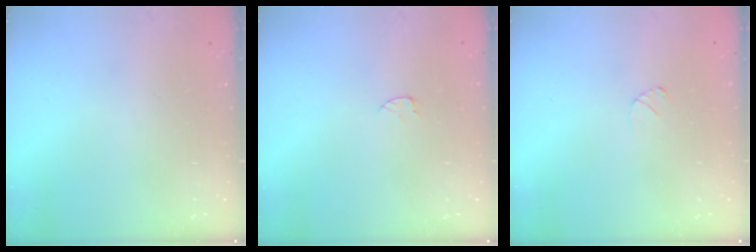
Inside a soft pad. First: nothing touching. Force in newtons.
{"total": 2.5, "press": 2.5, "slide": 0.2}
{"total": 2.6, "press": 2.6, "slide": 0.3}